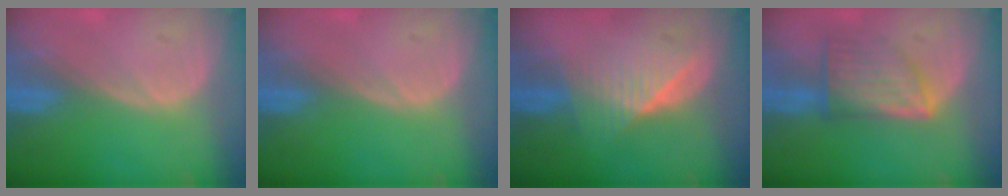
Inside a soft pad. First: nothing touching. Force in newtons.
{"total": 0.0}
{"total": 6.5, "press": 6.1, "slide": 2.2}
{"total": 7.3, "press": 6.6, "slide": 3.2}